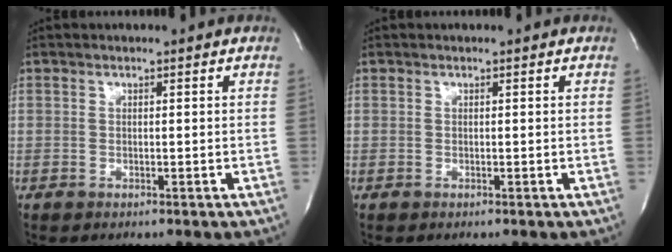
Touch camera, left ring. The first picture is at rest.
{"total": 0.0}